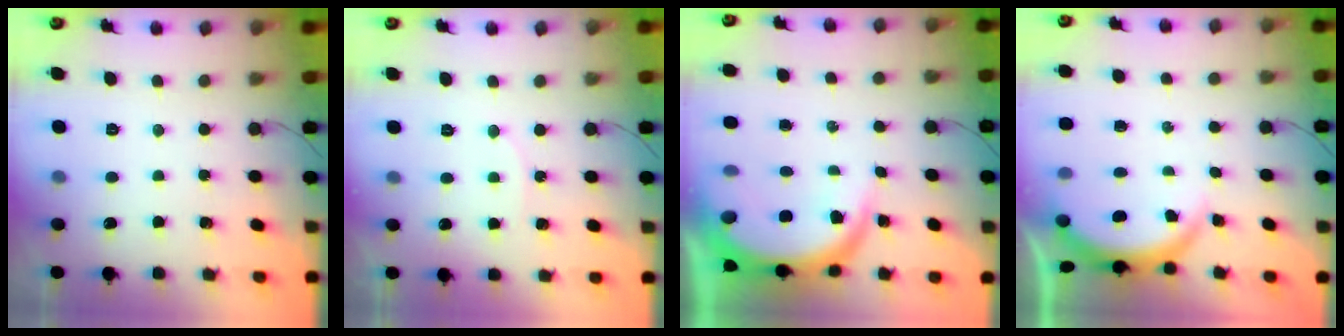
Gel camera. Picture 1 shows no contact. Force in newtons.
{"total": 3.6, "press": 3.5, "slide": 0.6}
{"total": 9.0, "press": 8.9, "slide": 1.3}
{"total": 3.7, "press": 3.7, "slide": 0.5}